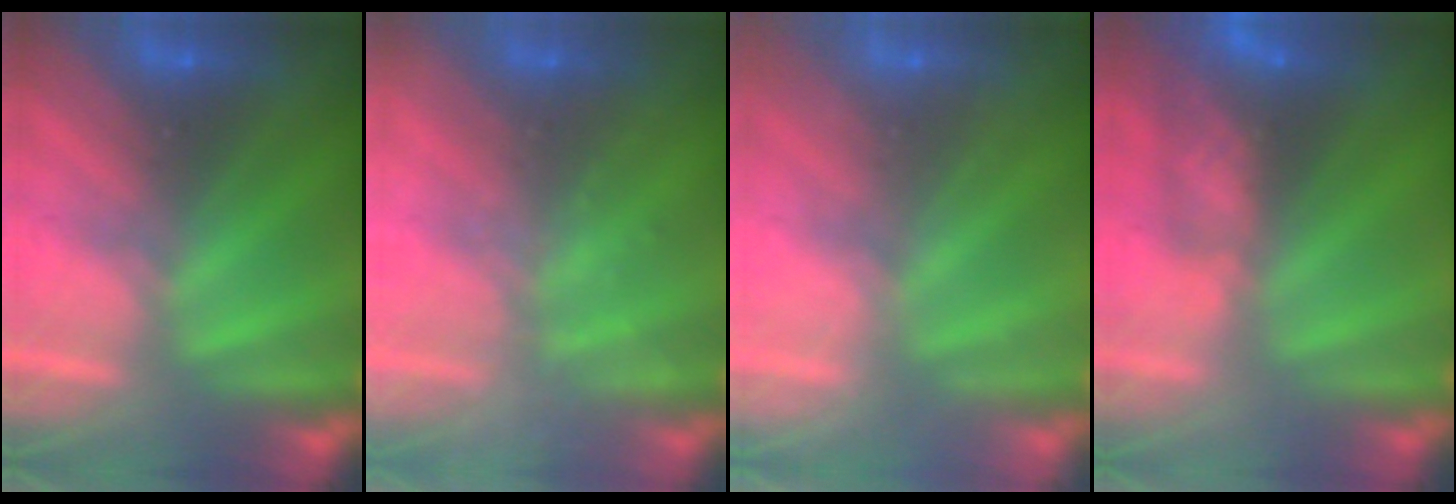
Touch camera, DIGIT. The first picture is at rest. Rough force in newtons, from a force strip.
{"total": 1.7}
{"total": 2.4}
{"total": 6.7}